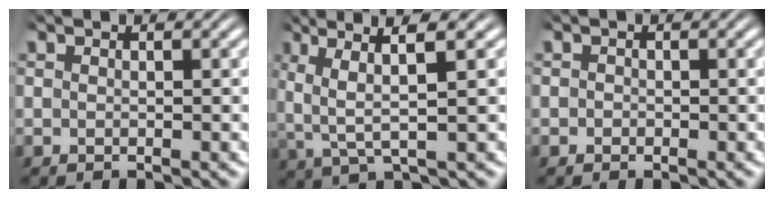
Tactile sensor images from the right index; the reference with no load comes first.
{"total": 5.2, "force": [1.7, 1.6, 4.7], "torque": [-0.082, 0.010, 0.027]}
{"total": 0.9, "force": [-0.5, 0.8, -0.1], "torque": [0.002, 0.000, -0.014]}